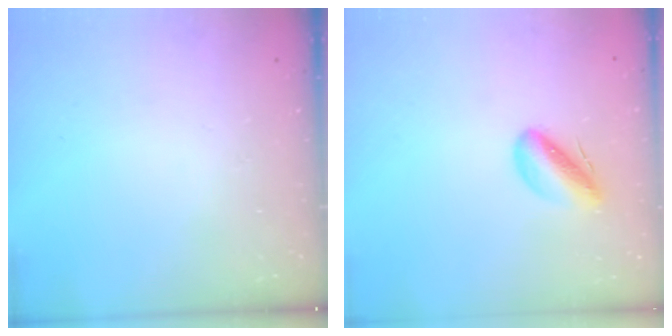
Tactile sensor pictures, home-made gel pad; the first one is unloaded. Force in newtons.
{"total": 6.4, "press": 6.1, "slide": 2.0}